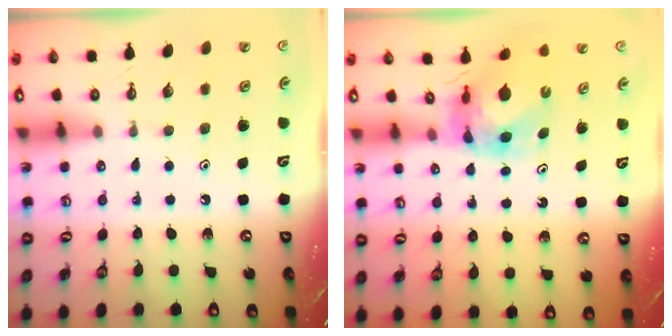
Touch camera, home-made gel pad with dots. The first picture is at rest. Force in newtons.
{"total": 7.0, "press": 7.0, "slide": 0.6}